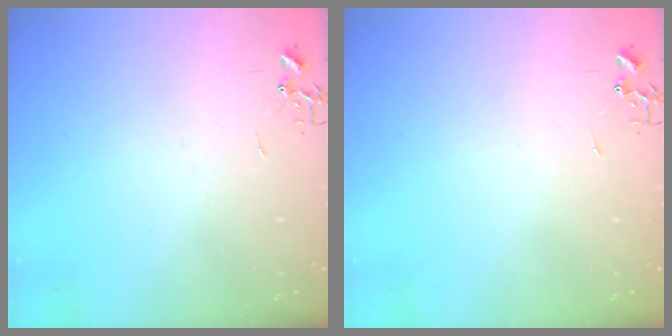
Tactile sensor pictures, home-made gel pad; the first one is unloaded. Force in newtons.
{"total": 0.0}